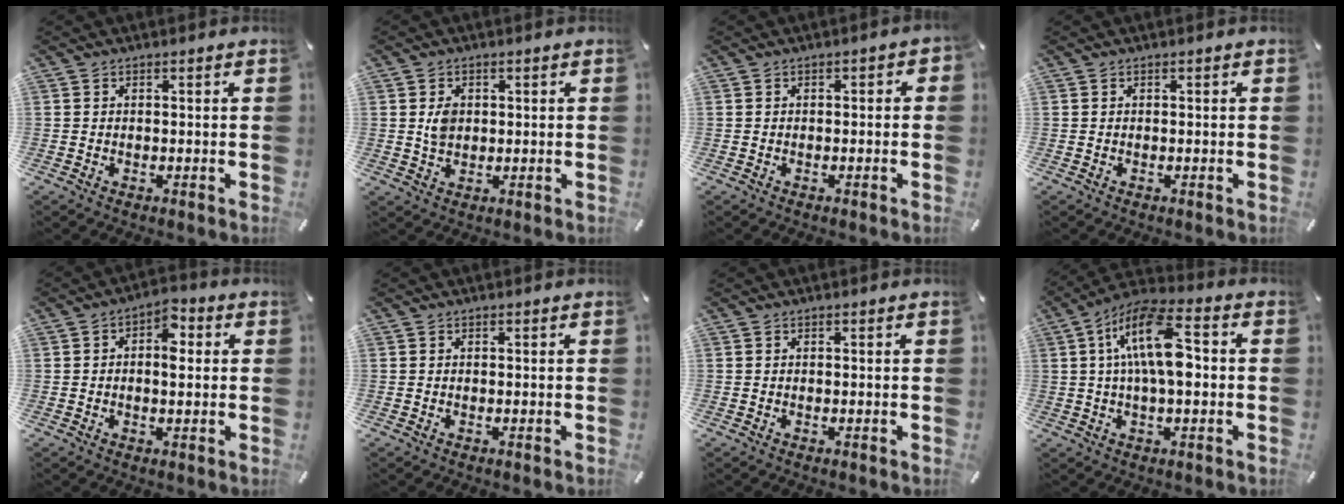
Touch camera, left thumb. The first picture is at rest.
{"total": 3.4, "force": [0.6, 2.8, 1.8], "torque": [-0.023, 0.000, 0.008]}
{"total": 1.5, "force": [-0.8, 0.9, 0.9], "torque": [-0.015, 0.005, -0.016]}
{"total": 0.0}
{"total": 5.3, "force": [0.5, 3.2, 4.2], "torque": [-0.044, -0.004, -0.002]}
{"total": 0.0}
{"total": 0.0}
{"total": 14.1, "force": [1.6, 6.0, 12.7], "torque": [-0.246, 0.002, 0.026]}